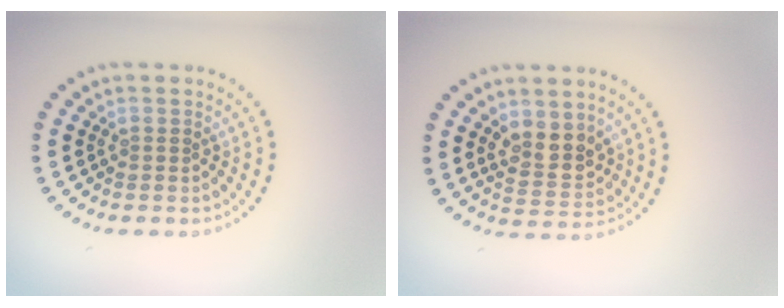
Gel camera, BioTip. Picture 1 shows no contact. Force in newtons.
{"total": 3.2, "press": 3.0, "slide": 1.1}